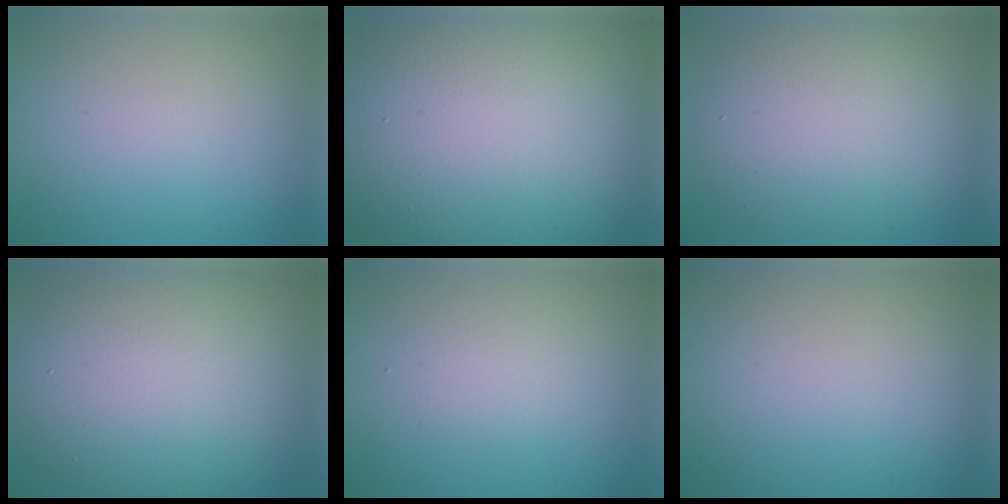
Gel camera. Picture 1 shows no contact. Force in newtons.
{"total": 18.2, "press": 18.2, "slide": 1.2}
{"total": 7.6, "press": 7.6, "slide": 0.2}
{"total": 11.8, "press": 11.7, "slide": 0.9}
{"total": 1.6, "press": 1.6, "slide": 0.1}
{"total": 0.0}